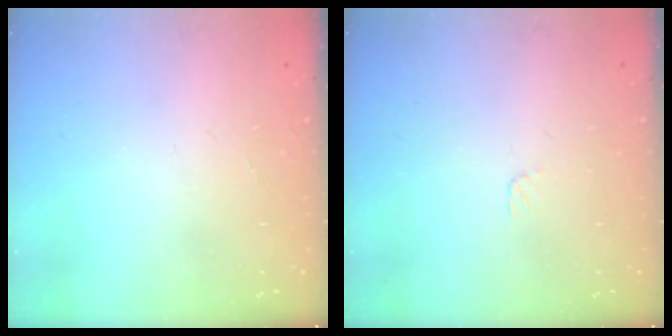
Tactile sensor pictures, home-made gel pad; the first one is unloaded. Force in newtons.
{"total": 3.3, "press": 3.3, "slide": 0.4}